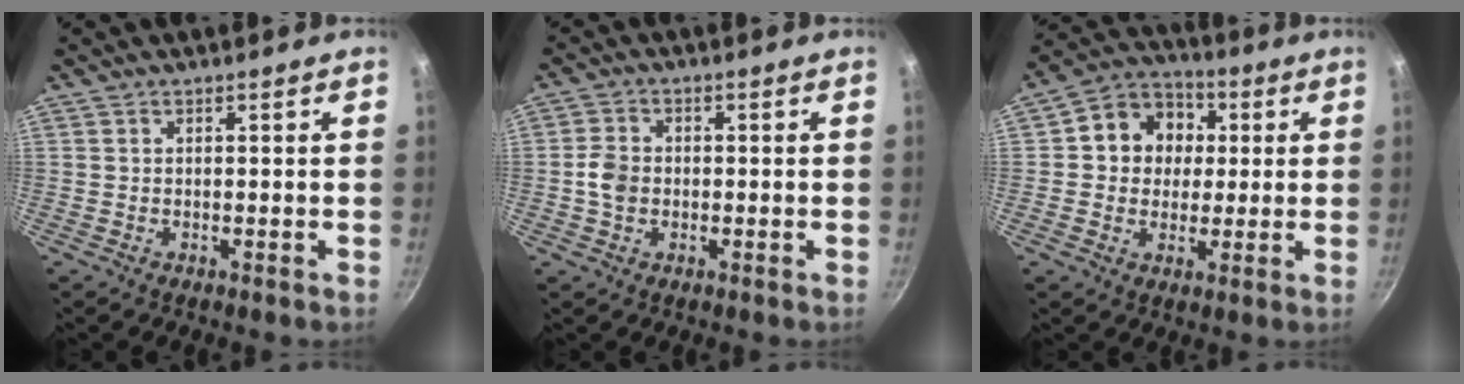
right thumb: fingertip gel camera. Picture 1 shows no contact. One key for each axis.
{"total": 4.4, "fx": -0.7, "fy": 3.4, "fz": 2.6, "tx": -0.044, "ty": 0.010, "tz": -0.019}
{"total": 11.3, "fx": 1.8, "fy": 10.0, "fz": 5.1, "tx": -0.050, "ty": 0.015, "tz": 0.012}